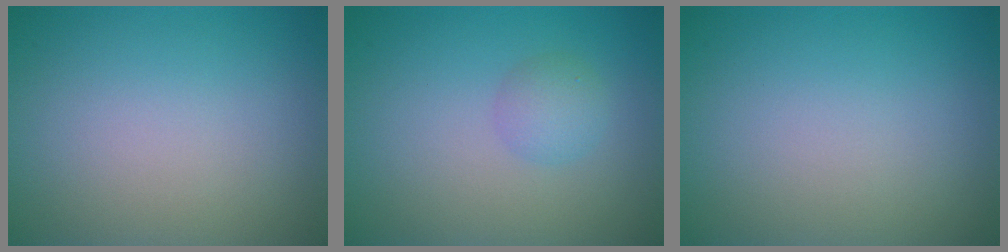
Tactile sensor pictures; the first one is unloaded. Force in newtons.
{"total": 1.8, "press": 1.8, "slide": 0.0}
{"total": 0.0}